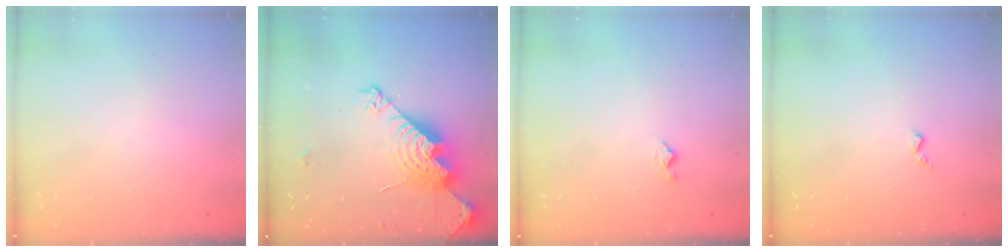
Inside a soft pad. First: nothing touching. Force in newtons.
{"total": 17.5, "press": 17.4, "slide": 1.3}
{"total": 5.3, "press": 5.2, "slide": 0.6}
{"total": 2.7, "press": 2.6, "slide": 0.4}